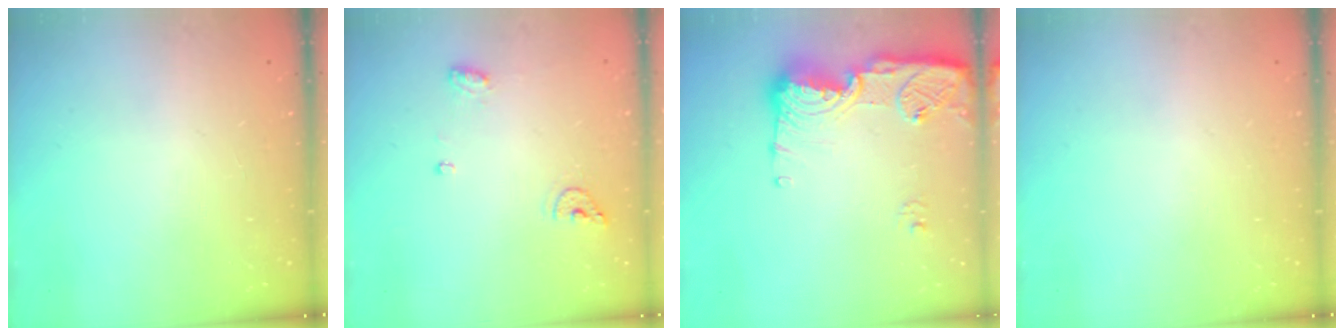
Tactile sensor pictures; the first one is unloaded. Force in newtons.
{"total": 6.6, "press": 6.5, "slide": 1.0}
{"total": 15.8, "press": 15.7, "slide": 1.4}
{"total": 0.0}